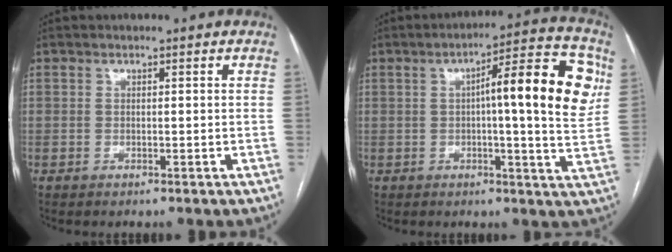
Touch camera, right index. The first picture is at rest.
{"total": 14.6, "force": [3.0, 2.0, 14.1], "torque": [-0.189, 0.028, 0.034]}